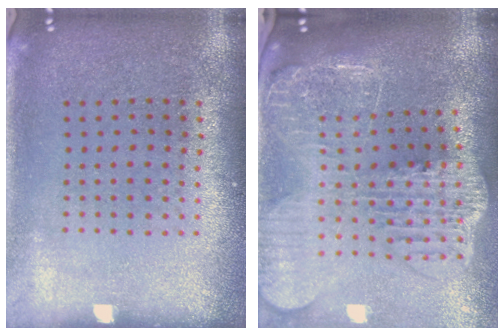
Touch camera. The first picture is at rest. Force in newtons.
{"total": 4.0, "press": 3.1, "slide": 2.6}